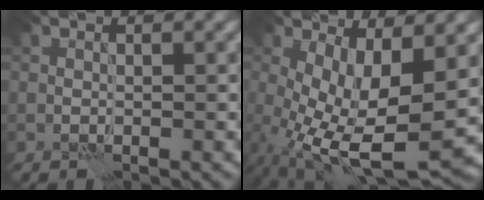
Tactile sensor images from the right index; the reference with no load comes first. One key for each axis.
{"total": 9.6, "fx": -1.3, "fy": 3.8, "fz": 8.7, "tx": -0.174, "ty": -0.020, "tz": -0.013}